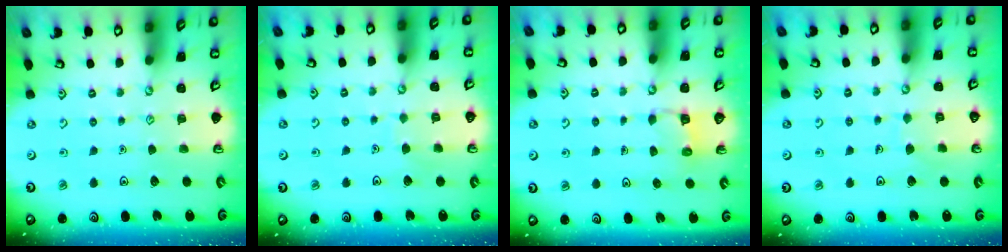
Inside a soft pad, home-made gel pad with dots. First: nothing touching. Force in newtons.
{"total": 3.7, "press": 3.7, "slide": 0.4}
{"total": 2.9, "press": 2.9, "slide": 0.3}
{"total": 5.1, "press": 5.1, "slide": 0.5}